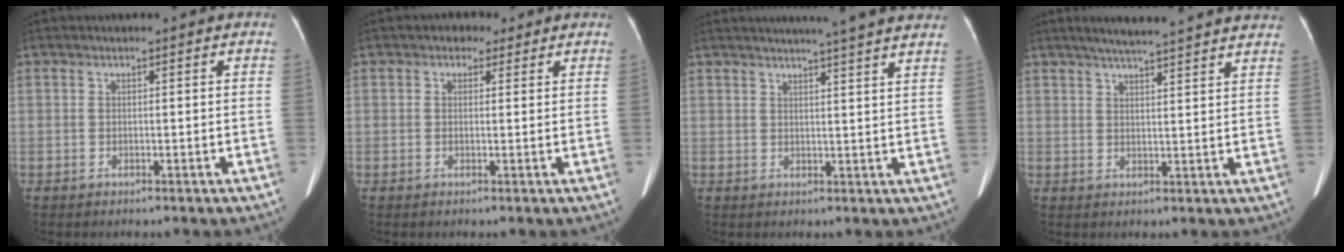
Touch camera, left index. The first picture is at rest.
{"total": 2.6, "force": [1.5, 1.8, 0.9], "torque": [-0.012, 0.011, 0.018]}
{"total": 13.6, "force": [11.9, -0.2, 6.7], "torque": [-0.096, 0.009, 0.131]}
{"total": 14.8, "force": [13.2, 1.0, 6.7], "torque": [-0.099, 0.028, 0.164]}